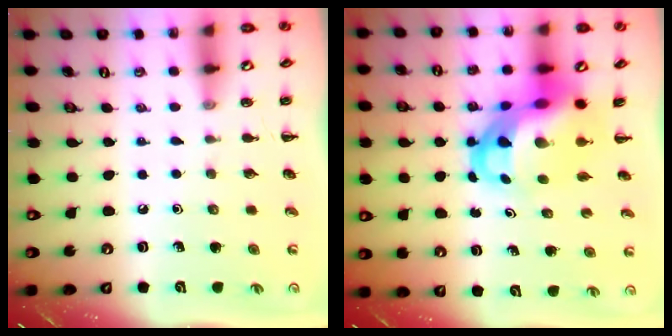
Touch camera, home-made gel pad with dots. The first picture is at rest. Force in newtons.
{"total": 10.7, "press": 10.4, "slide": 2.5}